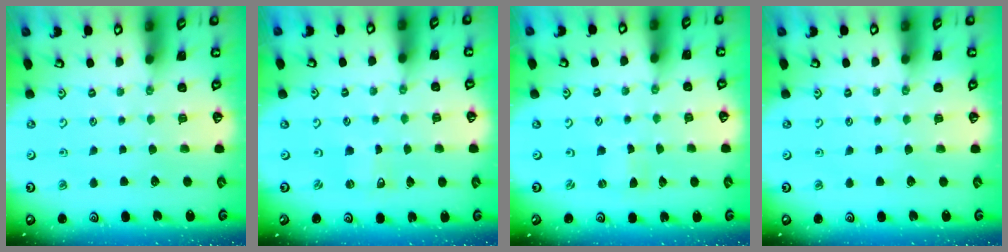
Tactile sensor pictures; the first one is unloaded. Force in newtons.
{"total": 0.0}
{"total": 0.0}
{"total": 0.0}